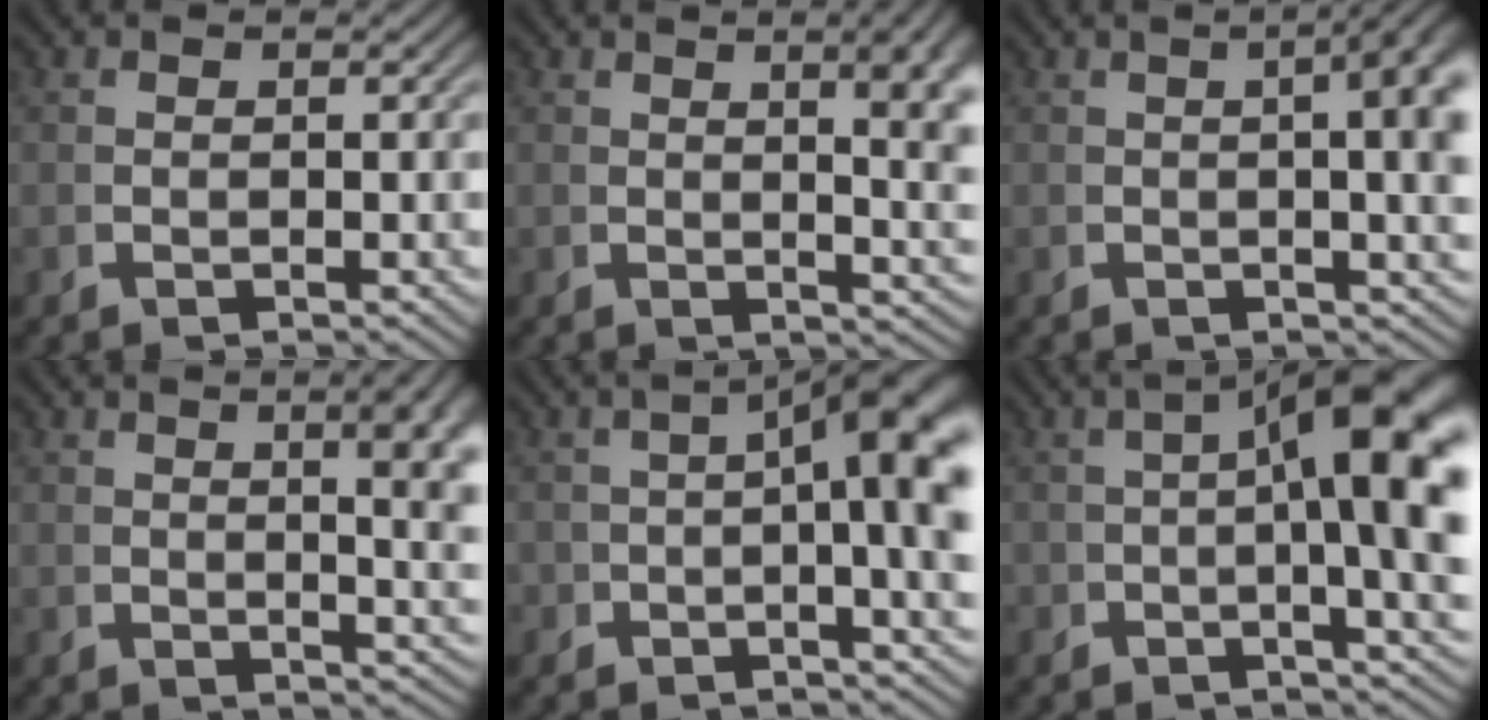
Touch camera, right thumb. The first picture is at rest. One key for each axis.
{"total": 5.7, "fx": 1.6, "fy": 1.8, "fz": 5.2, "tx": -0.053, "ty": 0.002, "tz": 0.027}
{"total": 8.7, "fx": 2.2, "fy": 3.9, "fz": 7.5, "tx": -0.065, "ty": 0.030, "tz": 0.016}
{"total": 6.3, "fx": 1.7, "fy": 2.1, "fz": 5.7, "tx": -0.056, "ty": 0.005, "tz": 0.028}
{"total": 7.1, "fx": 0.6, "fy": 2.6, "fz": 6.5, "tx": -0.083, "ty": 0.007, "tz": -0.001}
{"total": 10.5, "fx": 0.9, "fy": 3.9, "fz": 9.7, "tx": -0.121, "ty": 0.007, "tz": 0.005}